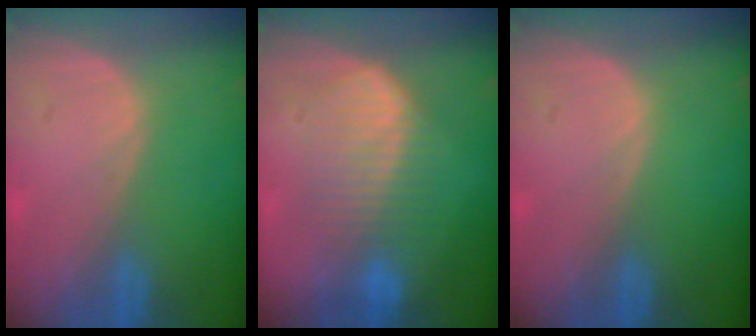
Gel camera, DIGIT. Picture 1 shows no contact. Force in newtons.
{"total": 7.3, "press": 7.3, "slide": 0.2}
{"total": 0.0}